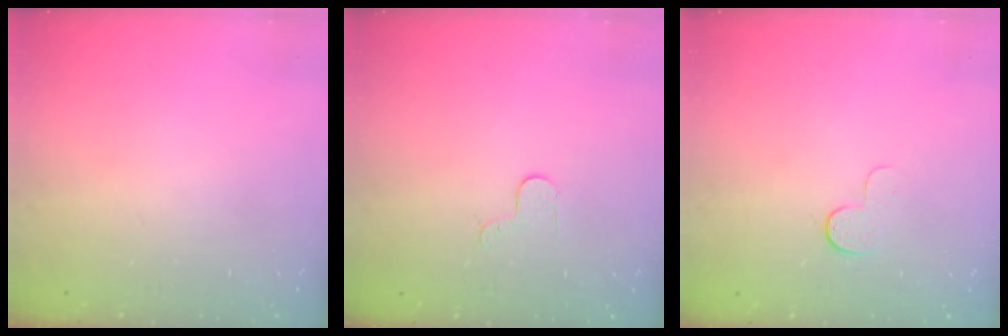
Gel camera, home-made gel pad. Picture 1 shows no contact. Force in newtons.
{"total": 2.9, "press": 2.9, "slide": 0.3}
{"total": 5.1, "press": 5.0, "slide": 0.5}